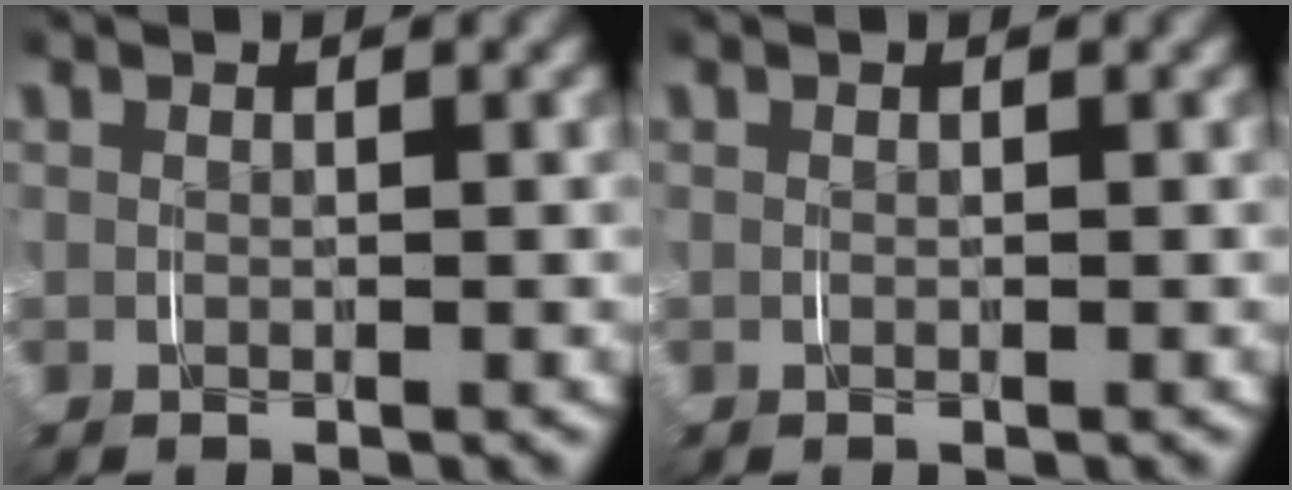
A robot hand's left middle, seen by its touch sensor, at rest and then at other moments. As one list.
[{"total": 0.0}]